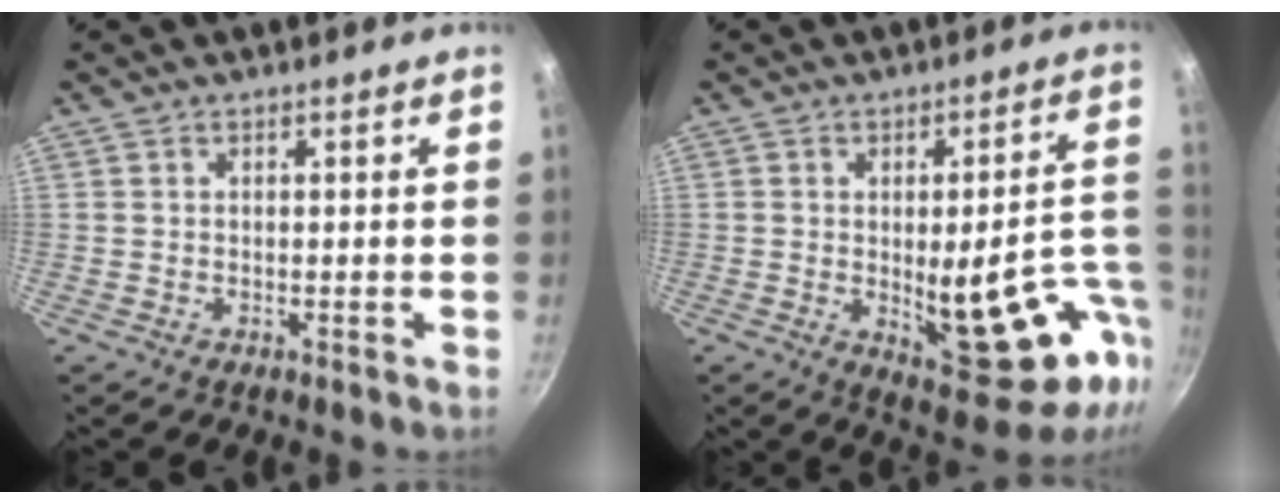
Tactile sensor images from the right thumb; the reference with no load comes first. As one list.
[{"total": 20.1, "force": [-4.1, 7.7, 18.1], "torque": [-0.184, 0.002, -0.038]}]